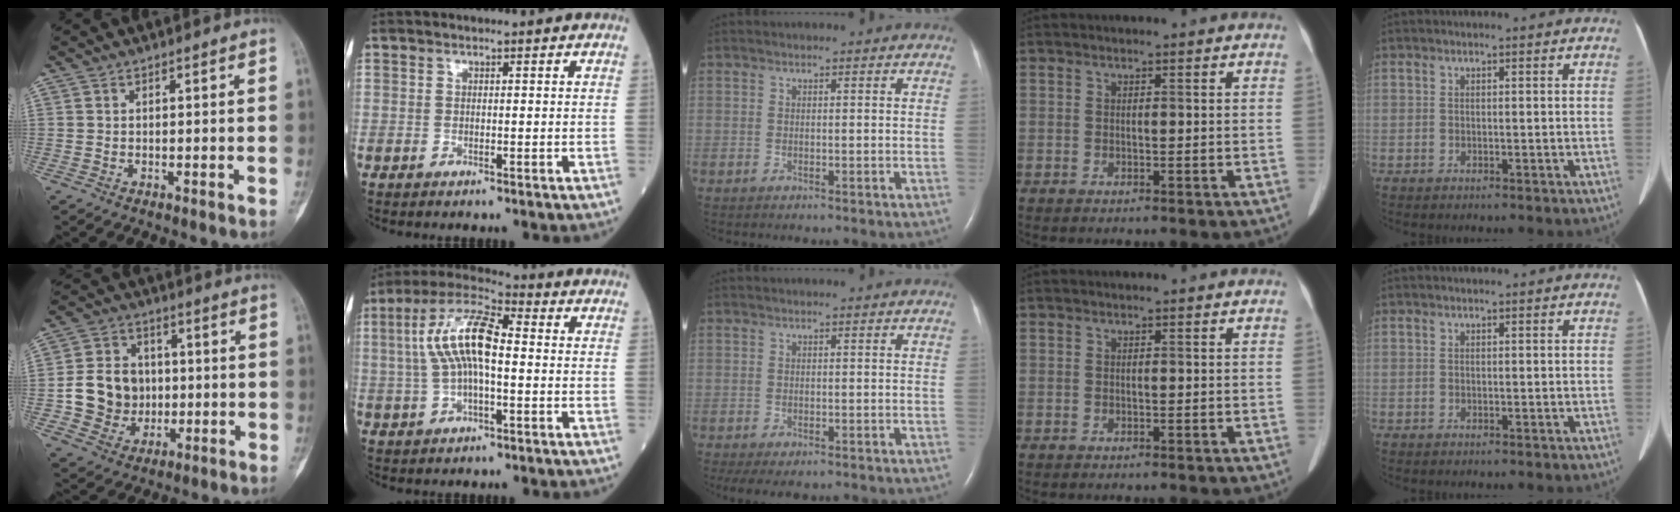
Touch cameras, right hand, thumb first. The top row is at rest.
{"thumb": {"total": 11.8, "force": [-0.6, 10.4, 5.4], "torque": [-0.062, 0.014, -0.008]}, "index": {"total": 11.3, "force": [0.7, 3.4, 10.8], "torque": [-0.224, 0.026, 0.009]}, "middle": {"total": 3.9, "force": [-2.7, 1.7, 2.3], "torque": [-0.038, -0.011, -0.040]}}